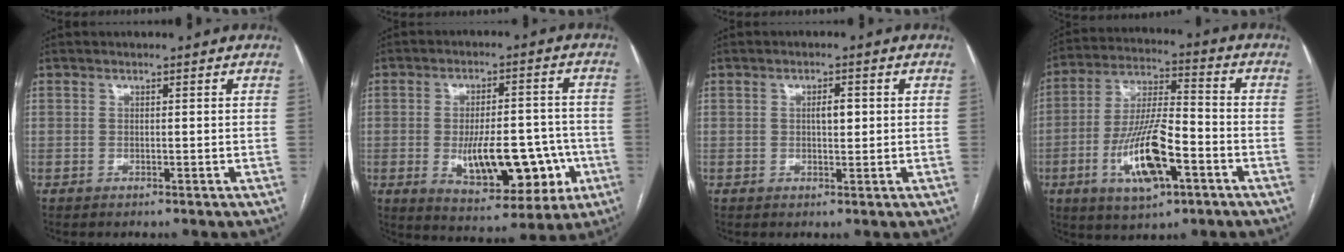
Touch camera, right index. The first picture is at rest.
{"total": 14.5, "force": [-3.4, 6.1, 12.7], "torque": [-0.183, 0.010, -0.035]}
{"total": 2.3, "force": [0.3, 0.9, 2.1], "torque": [-0.035, 0.002, 0.005]}
{"total": 14.2, "force": [-5.3, 4.1, 12.6], "torque": [-0.247, -0.002, -0.089]}